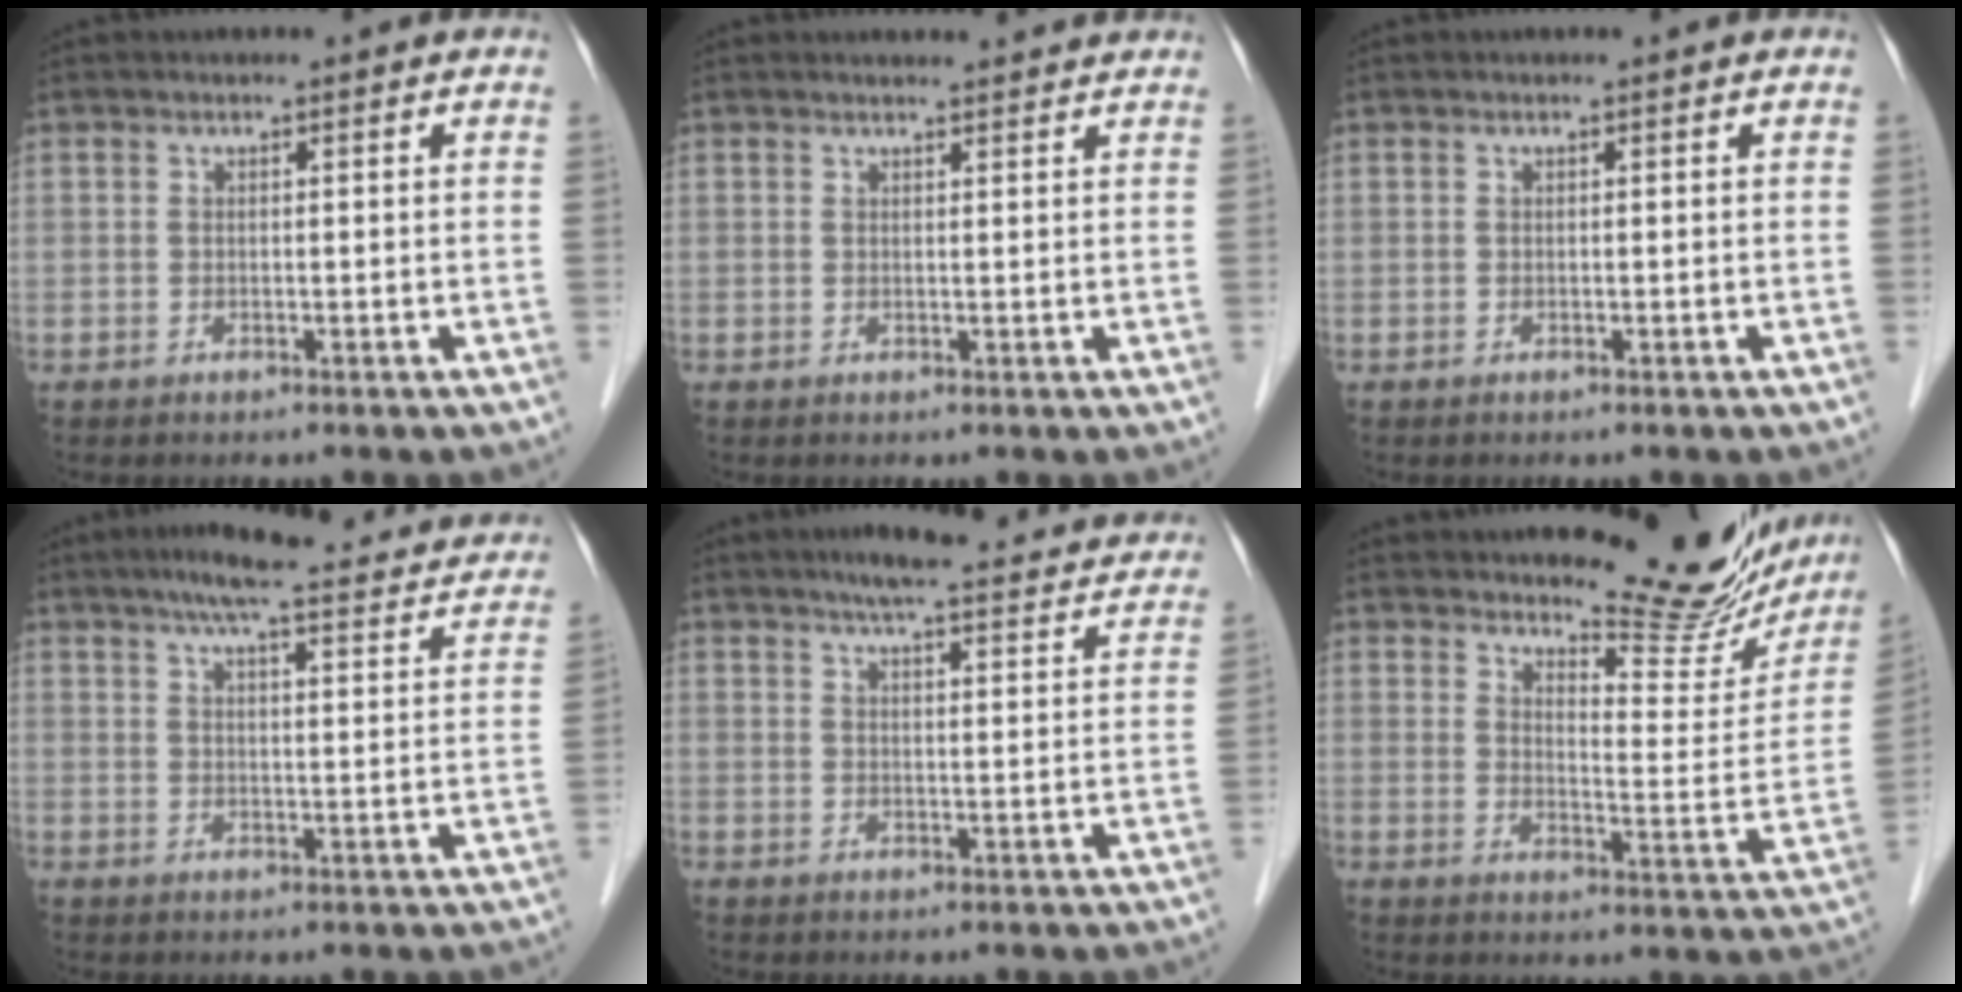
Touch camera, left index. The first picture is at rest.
{"total": 3.9, "force": [3.8, 0.6, 0.7], "torque": [-0.014, 0.012, 0.043]}
{"total": 0.0}
{"total": 21.0, "force": [18.7, 2.9, 9.1], "torque": [-0.124, 0.013, 0.232]}
{"total": 18.7, "force": [17.0, 2.5, 7.5], "torque": [-0.094, 0.012, 0.209]}
{"total": 15.9, "force": [14.2, 3.8, 6.0], "torque": [-0.065, -0.044, 0.168]}